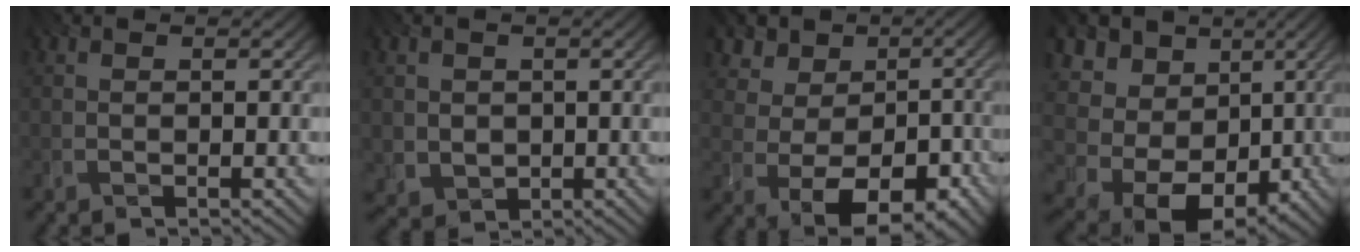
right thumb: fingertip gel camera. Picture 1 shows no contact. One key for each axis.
{"total": 3.3, "fx": 0.0, "fy": 3.1, "fz": 1.2, "tx": -0.054, "ty": -0.005, "tz": 0.007}
{"total": 8.1, "fx": -0.6, "fy": 6.7, "fz": 4.6, "tx": -0.077, "ty": -0.018, "tz": -0.009}
{"total": 17.3, "fx": -1.4, "fy": 14.4, "fz": 9.4, "tx": -0.217, "ty": -0.018, "tz": 0.001}